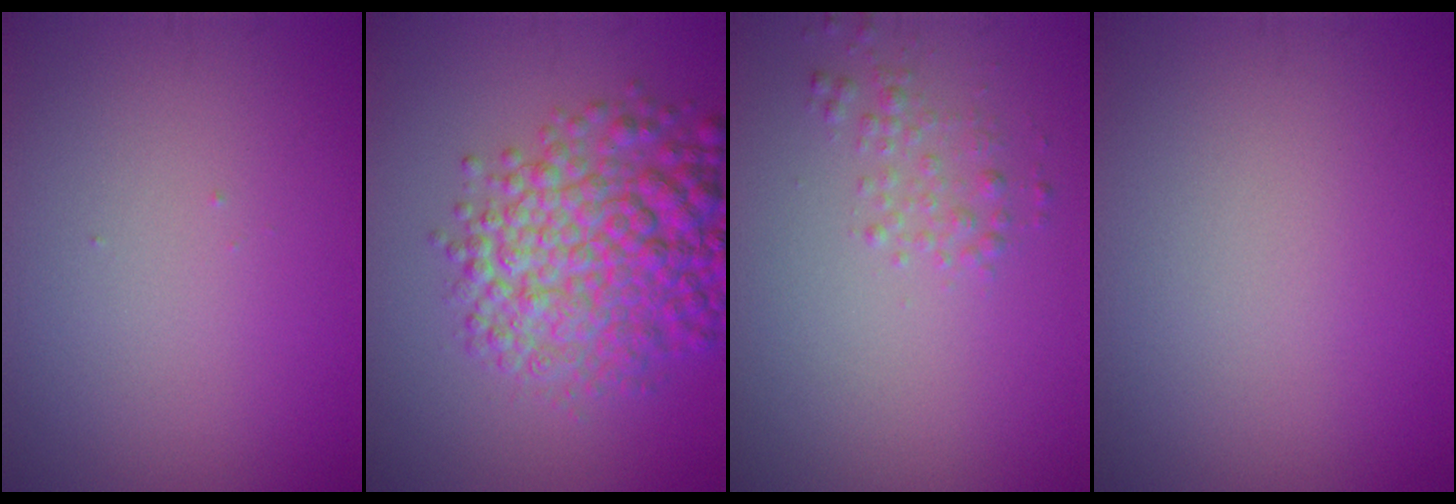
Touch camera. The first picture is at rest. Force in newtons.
{"total": 8.5, "press": 8.5, "slide": 0.3}
{"total": 1.6, "press": 1.6, "slide": 0.1}
{"total": 0.0}